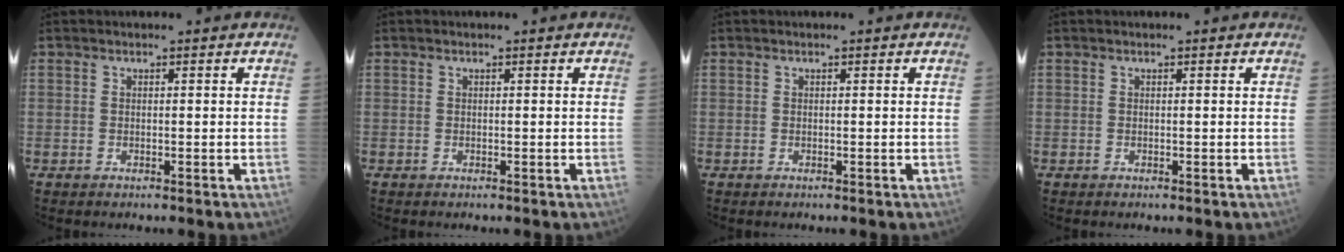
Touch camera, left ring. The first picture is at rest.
{"total": 0.0}
{"total": 0.0}
{"total": 0.0}